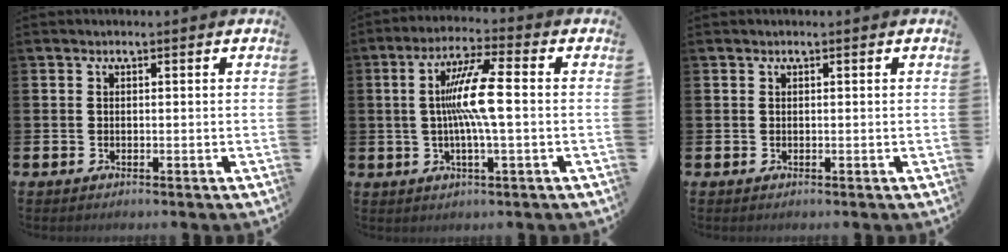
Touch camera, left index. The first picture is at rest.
{"total": 8.7, "force": [0.5, 1.2, 8.6], "torque": [-0.170, 0.007, 0.000]}
{"total": 0.0}